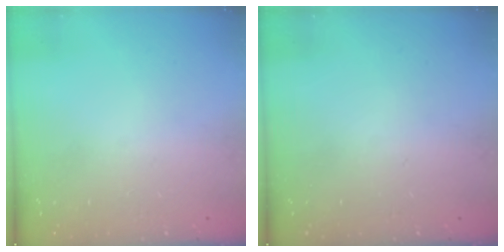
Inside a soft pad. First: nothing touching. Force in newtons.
{"total": 0.0}